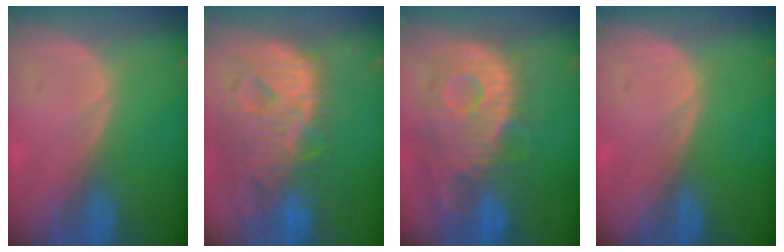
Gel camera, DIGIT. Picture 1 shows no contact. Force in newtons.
{"total": 12.9, "press": 11.0, "slide": 6.9}
{"total": 12.5, "press": 10.9, "slide": 6.0}
{"total": 0.0}